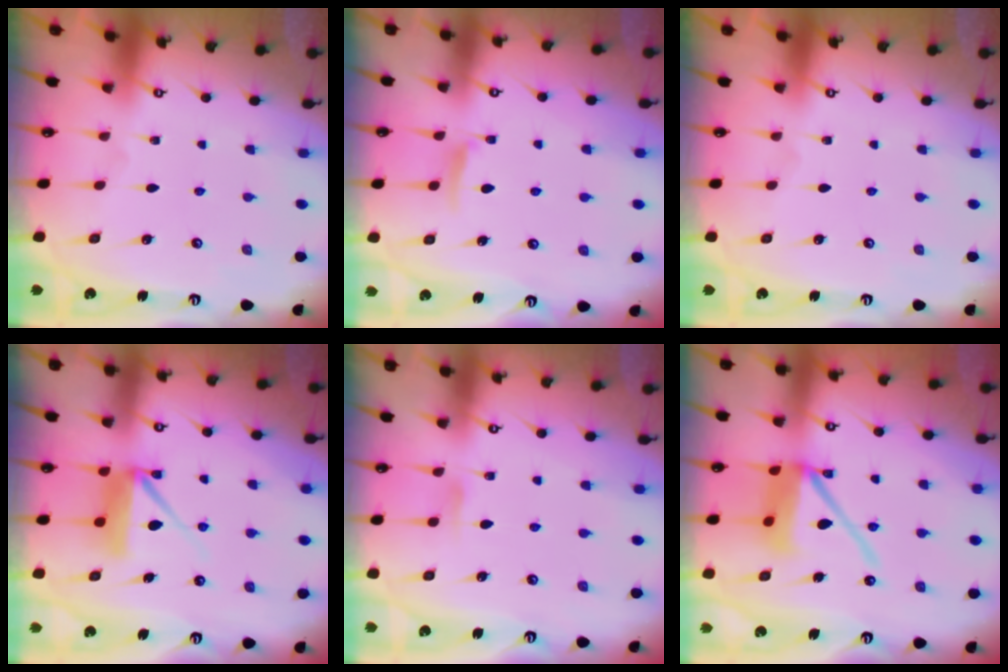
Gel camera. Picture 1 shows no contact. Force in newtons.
{"total": 5.5, "press": 5.4, "slide": 0.7}
{"total": 0.0}
{"total": 8.4, "press": 8.4, "slide": 0.6}
{"total": 5.1, "press": 5.0, "slide": 0.5}
{"total": 12.3, "press": 12.2, "slide": 1.7}